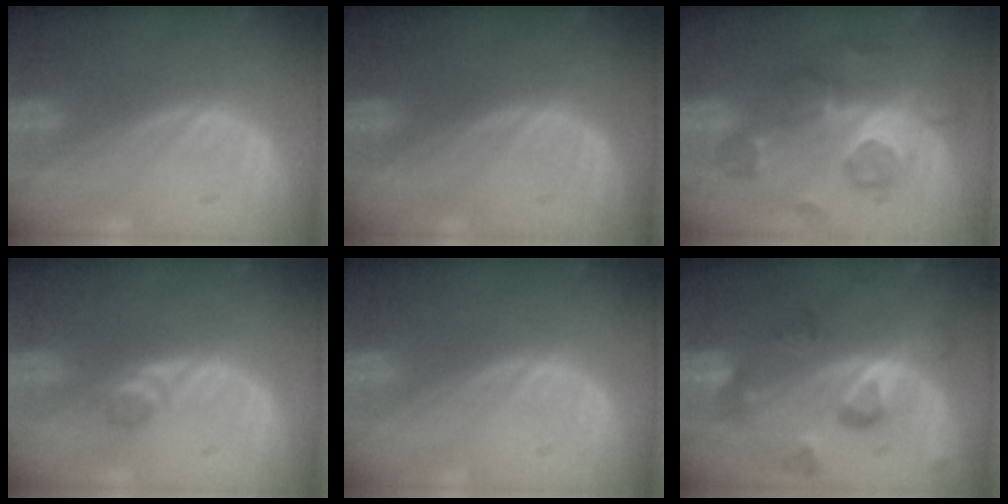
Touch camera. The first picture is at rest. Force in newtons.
{"total": 0.0}
{"total": 7.8, "press": 7.3, "slide": 2.8}
{"total": 1.8, "press": 1.5, "slide": 0.9}
{"total": 0.0}
{"total": 7.5, "press": 7.5, "slide": 0.7}